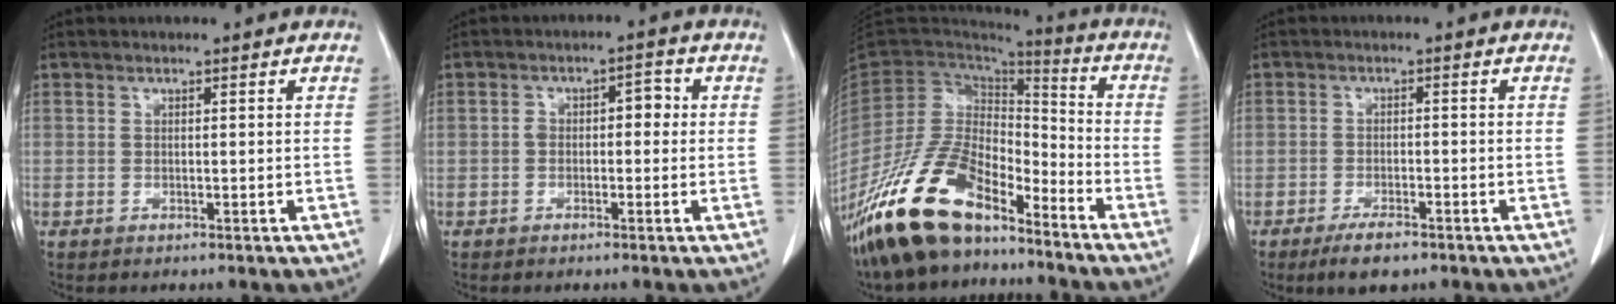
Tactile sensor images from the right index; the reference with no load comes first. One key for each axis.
{"total": 3.6, "fx": 0.0, "fy": 2.0, "fz": 3.0, "tx": -0.045, "ty": 0.024, "tz": 0.002}
{"total": 17.5, "fx": -13.2, "fy": 6.4, "fz": 9.6, "tx": -0.185, "ty": 0.009, "tz": -0.245}
{"total": 4.3, "fx": -3.1, "fy": 1.4, "fz": 2.7, "tx": -0.050, "ty": -0.003, "tz": -0.049}